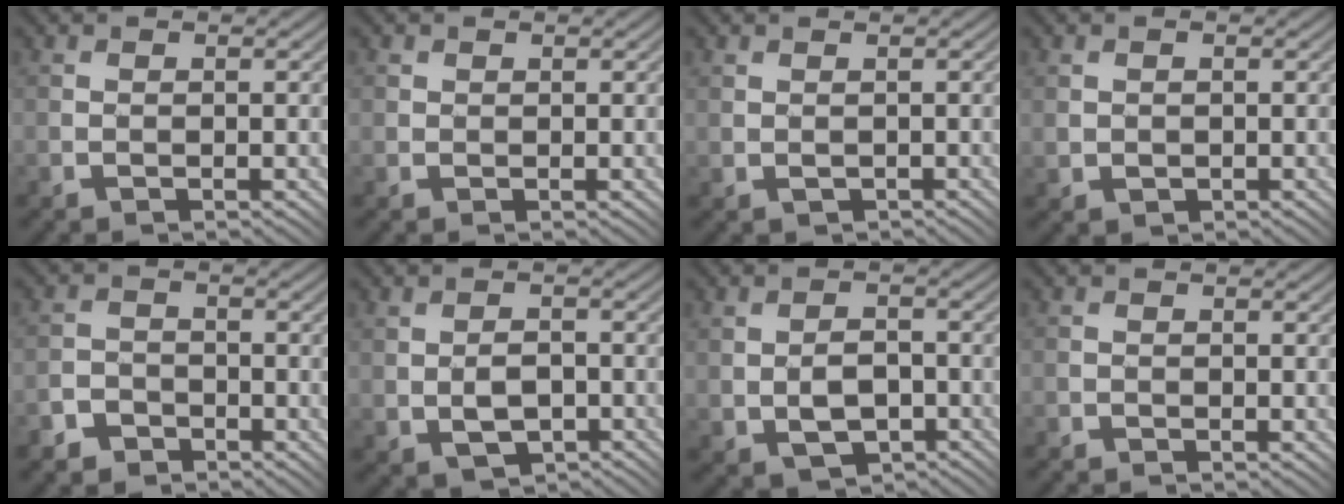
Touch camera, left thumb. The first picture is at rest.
{"total": 1.3, "force": [0.8, 1.1, 0.0], "torque": [-0.006, 0.002, 0.014]}
{"total": 0.8, "force": [0.2, 0.6, 0.5], "torque": [-0.015, -0.005, 0.006]}
{"total": 1.6, "force": [0.2, 1.2, 0.9], "torque": [-0.021, -0.004, 0.008]}
{"total": 3.4, "force": [-2.8, 2.0, 0.4], "torque": [0.005, 0.010, -0.058]}
{"total": 4.1, "force": [-0.9, 2.5, 3.1], "torque": [-0.063, -0.002, -0.015]}
{"total": 4.9, "force": [-1.2, 3.2, 3.6], "torque": [-0.075, -0.003, -0.019]}
{"total": 0.8, "force": [-0.7, -0.1, -0.5], "torque": [0.011, 0.002, -0.015]}